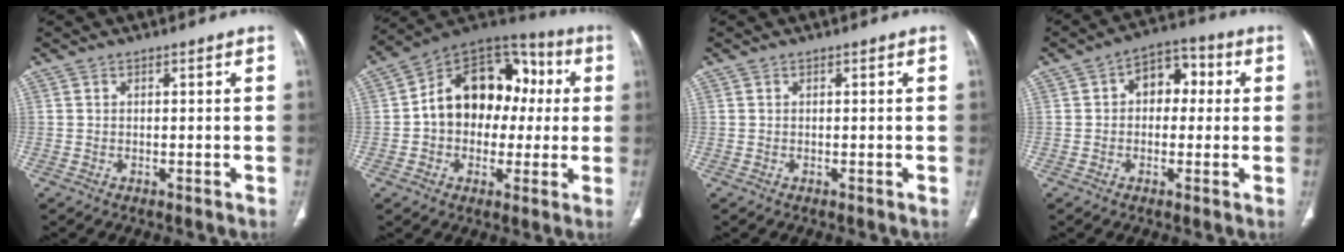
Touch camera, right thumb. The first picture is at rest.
{"total": 18.8, "force": [1.1, 13.9, 12.7], "torque": [-0.150, 0.046, 0.009]}
{"total": 0.0}
{"total": 8.5, "force": [1.4, 5.8, 6.0], "torque": [-0.049, 0.023, 0.012]}